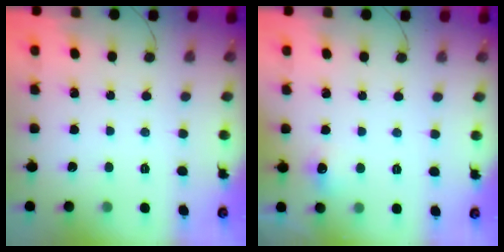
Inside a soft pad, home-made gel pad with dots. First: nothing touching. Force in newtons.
{"total": 5.5, "press": 5.4, "slide": 1.2}